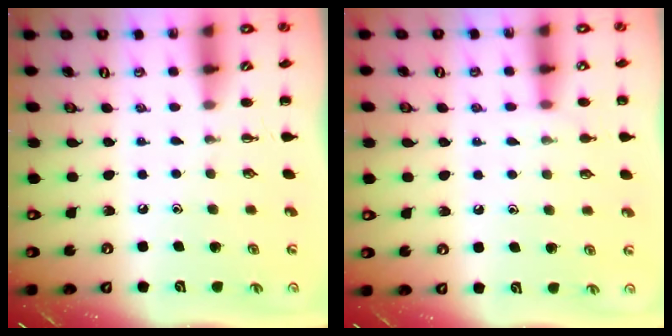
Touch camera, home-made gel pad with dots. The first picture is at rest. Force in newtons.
{"total": 5.7, "press": 5.5, "slide": 1.5}